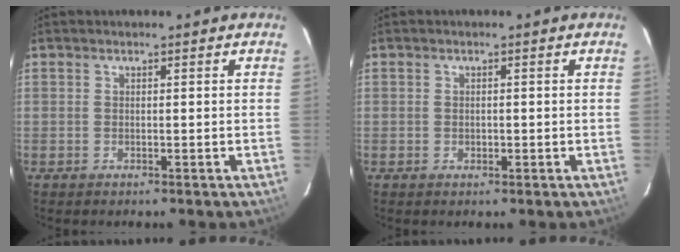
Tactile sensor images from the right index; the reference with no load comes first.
{"total": 1.0, "force": [-0.3, 0.9, 0.3], "torque": [-0.004, 0.000, -0.003]}